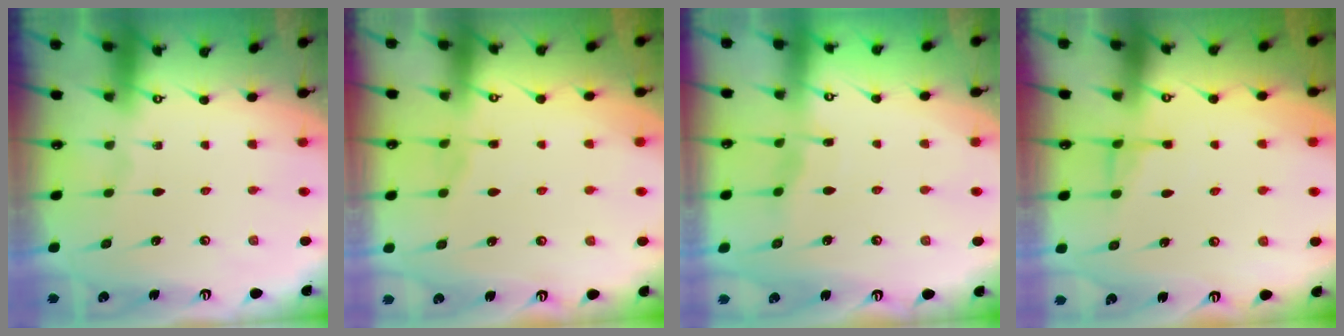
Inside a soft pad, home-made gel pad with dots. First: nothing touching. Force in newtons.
{"total": 2.8, "press": 2.7, "slide": 0.3}
{"total": 3.9, "press": 3.9, "slide": 0.4}
{"total": 4.9, "press": 4.8, "slide": 0.9}